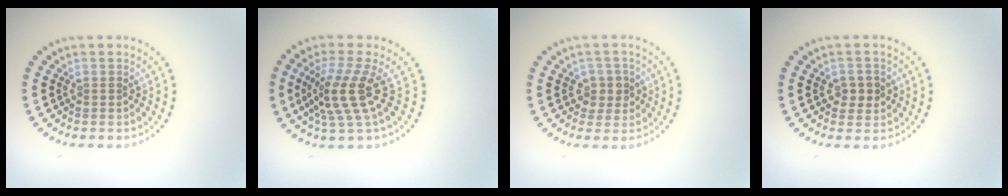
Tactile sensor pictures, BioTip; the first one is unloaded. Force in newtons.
{"total": 4.1, "press": 3.0, "slide": 2.8}
{"total": 1.8, "press": 1.7, "slide": 0.5}
{"total": 1.8, "press": 1.8, "slide": 0.3}